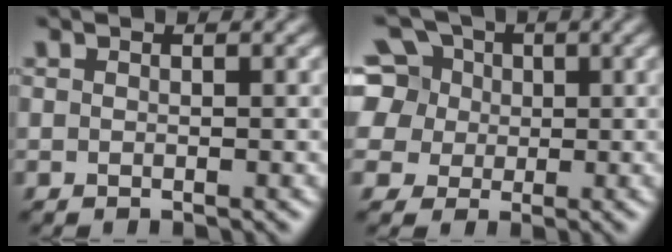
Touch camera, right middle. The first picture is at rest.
{"total": 10.3, "force": [3.3, 8.9, 4.2], "torque": [-0.109, 0.044, 0.039]}